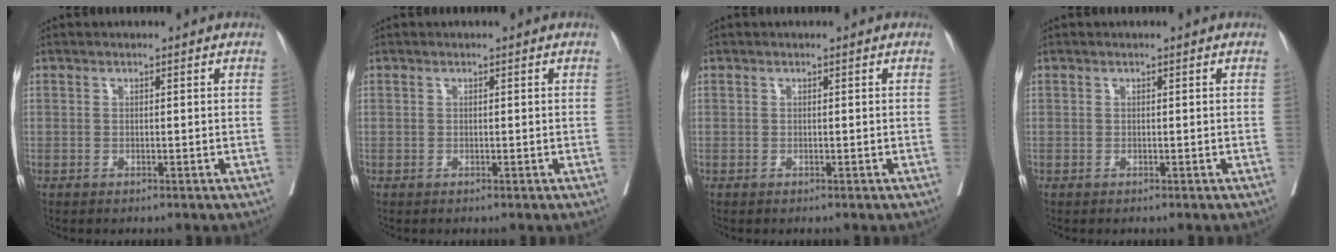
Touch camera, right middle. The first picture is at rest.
{"total": 0.0}
{"total": 0.0}
{"total": 0.0}